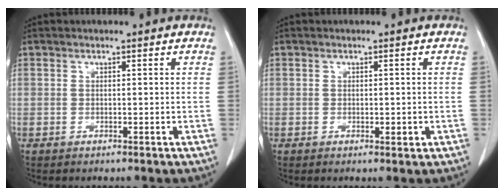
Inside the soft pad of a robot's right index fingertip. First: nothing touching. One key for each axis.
{"total": 1.2, "fx": -0.2, "fy": 0.5, "fz": 1.1, "tx": -0.010, "ty": 0.000, "tz": 0.002}